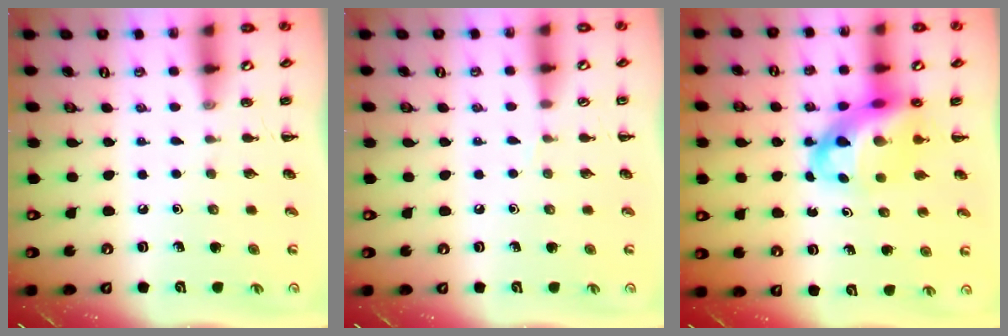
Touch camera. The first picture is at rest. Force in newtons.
{"total": 3.0, "press": 2.8, "slide": 1.0}
{"total": 11.9, "press": 11.5, "slide": 3.1}